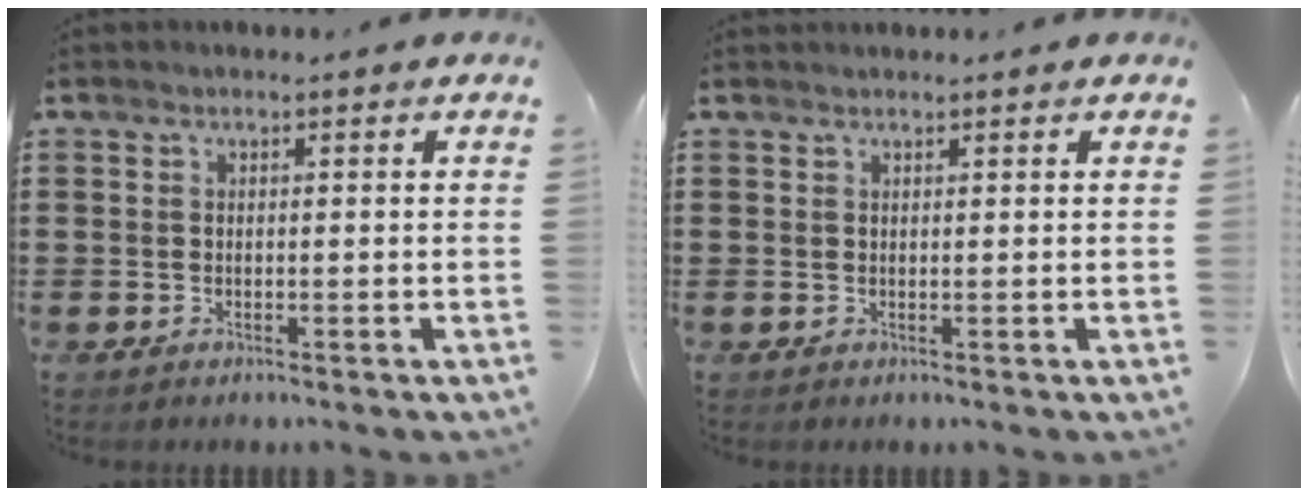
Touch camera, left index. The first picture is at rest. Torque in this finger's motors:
{"motor_torque": [0.06, -0.14, 0.05, 0.01]}